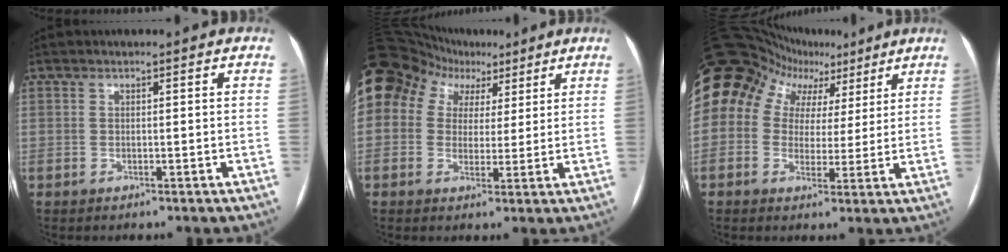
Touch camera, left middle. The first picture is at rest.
{"total": 22.7, "force": [11.2, 17.2, 9.7], "torque": [-0.272, 0.114, 0.206]}
{"total": 18.2, "force": [8.5, 14.4, 7.2], "torque": [-0.162, 0.088, 0.138]}